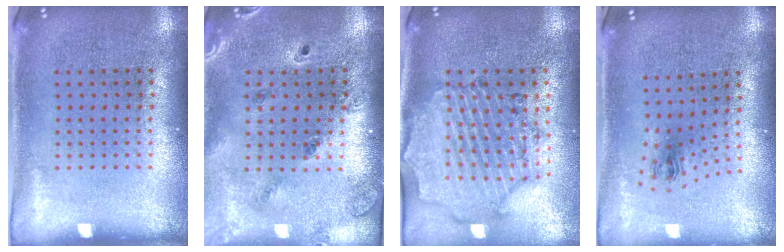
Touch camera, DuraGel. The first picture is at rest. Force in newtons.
{"total": 1.4, "press": 1.3, "slide": 0.2}
{"total": 1.7, "press": 1.7, "slide": 0.3}
{"total": 1.0, "press": 0.4, "slide": 0.9}